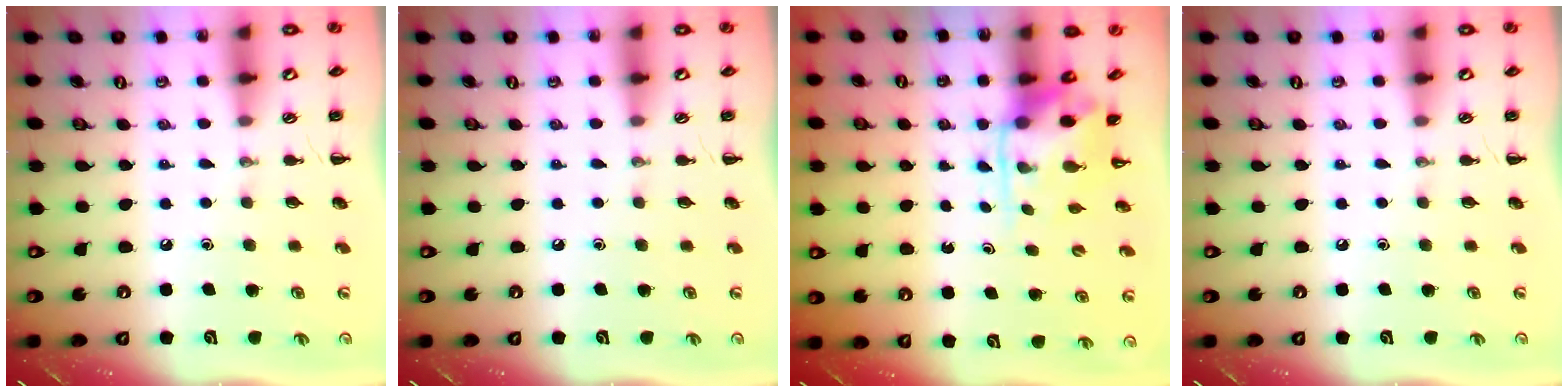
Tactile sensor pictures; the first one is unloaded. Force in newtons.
{"total": 0.0}
{"total": 3.6, "press": 3.5, "slide": 0.8}
{"total": 0.0}